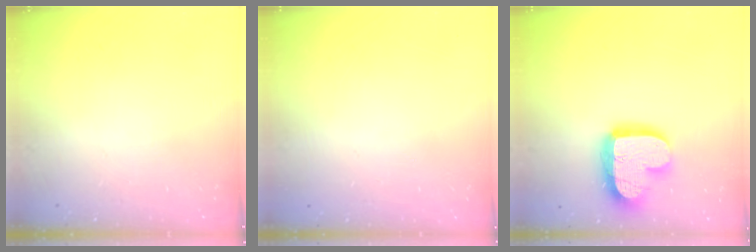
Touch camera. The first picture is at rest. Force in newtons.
{"total": 0.0}
{"total": 17.0, "press": 16.9, "slide": 1.4}